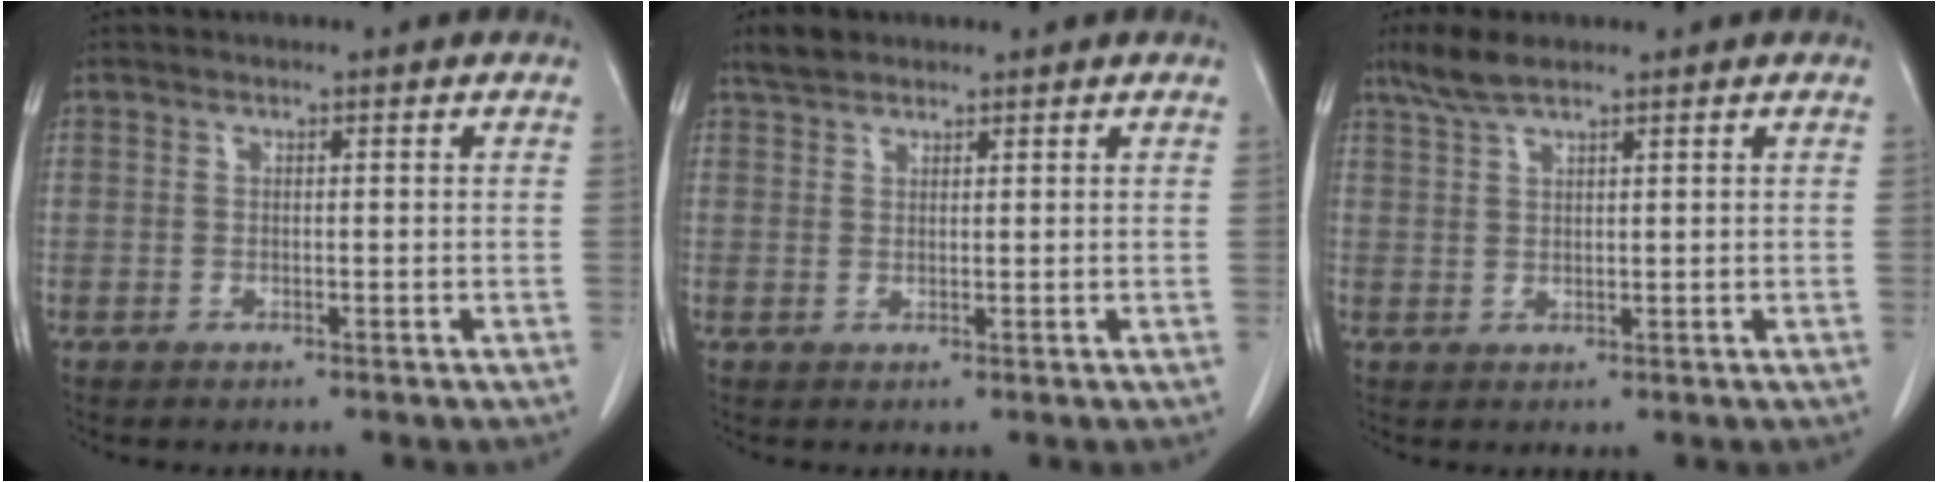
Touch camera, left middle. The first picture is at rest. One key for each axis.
{"total": 2.5, "fx": 2.1, "fy": 1.1, "fz": 0.8, "tx": -0.020, "ty": 0.009, "tz": 0.038}
{"total": 4.0, "fx": 3.1, "fy": 0.7, "fz": 2.4, "tx": -0.059, "ty": 0.009, "tz": 0.066}